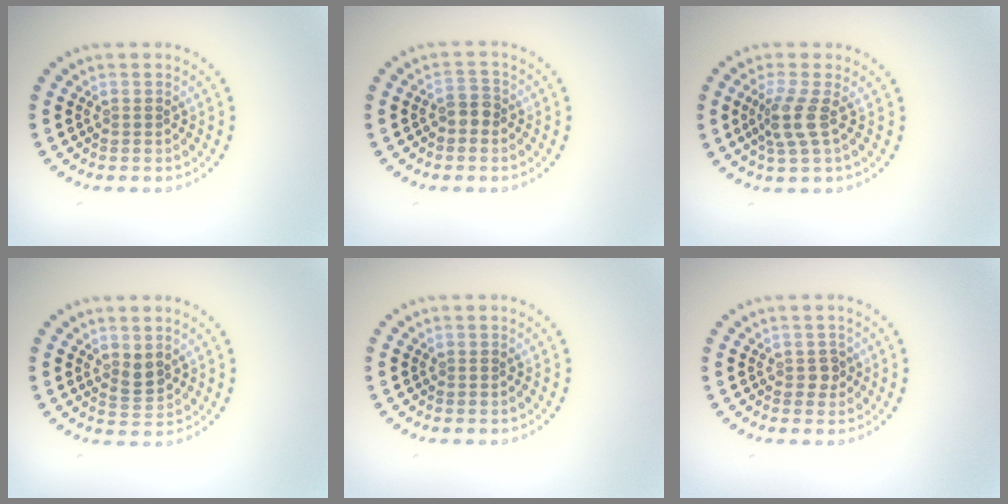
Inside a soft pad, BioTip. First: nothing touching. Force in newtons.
{"total": 1.4, "press": 1.2, "slide": 0.7}
{"total": 2.6, "press": 1.9, "slide": 1.7}
{"total": 1.8, "press": 1.6, "slide": 0.9}
{"total": 0.0}
{"total": 1.1, "press": 1.0, "slide": 0.5}